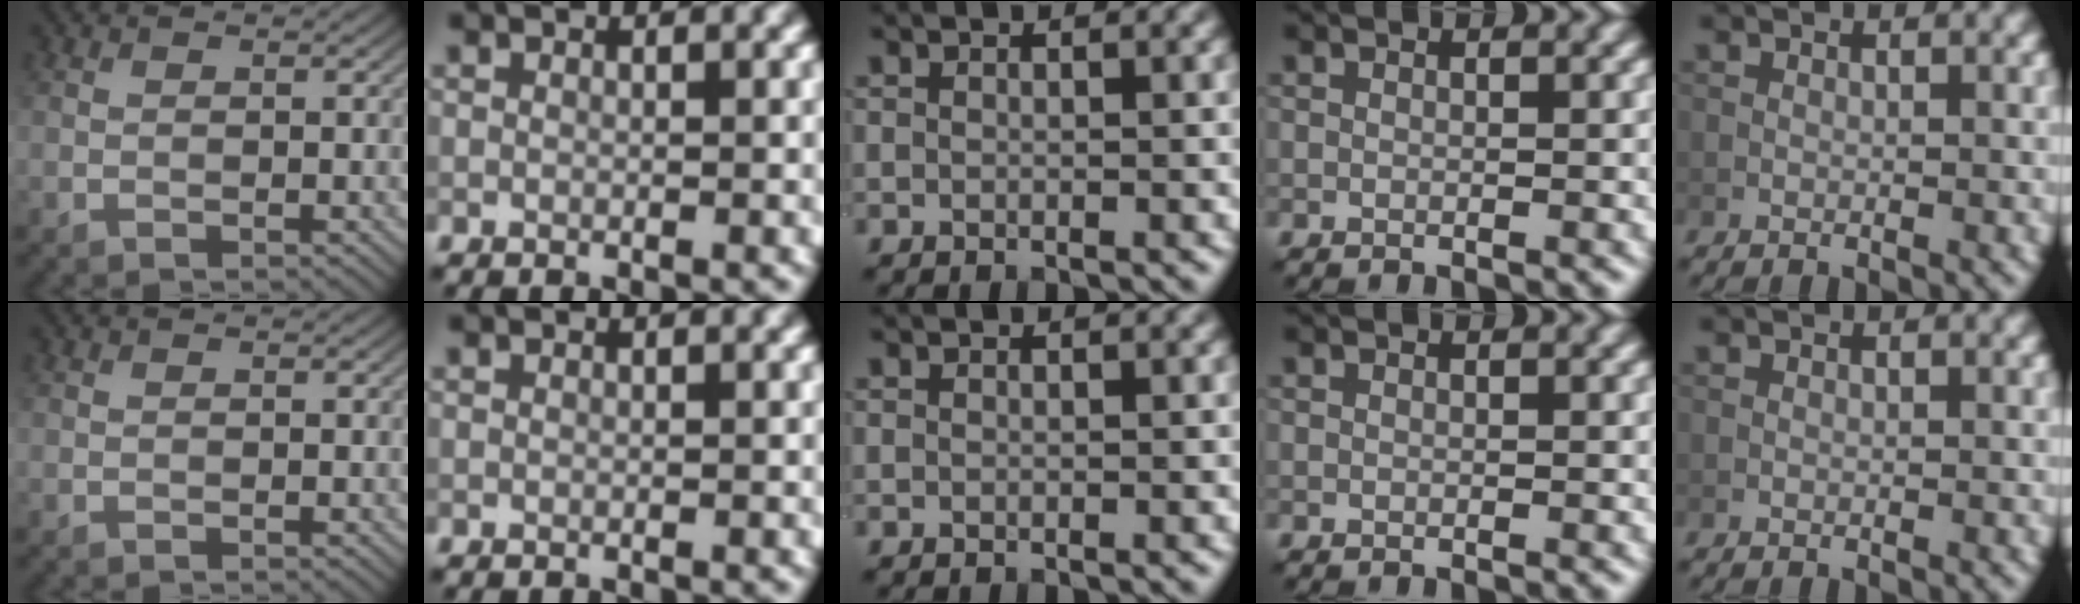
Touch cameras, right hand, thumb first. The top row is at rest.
{}